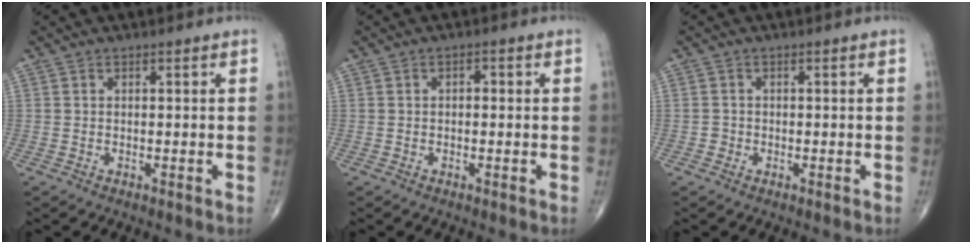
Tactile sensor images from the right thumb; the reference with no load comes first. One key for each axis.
{"total": 1.2, "fx": 0.1, "fy": 0.7, "fz": 1.0, "tx": -0.009, "ty": 0.003, "tz": -0.002}
{"total": 0.9, "fx": -0.3, "fy": 0.8, "fz": 0.0, "tx": 0.005, "ty": 0.005, "tz": -0.008}